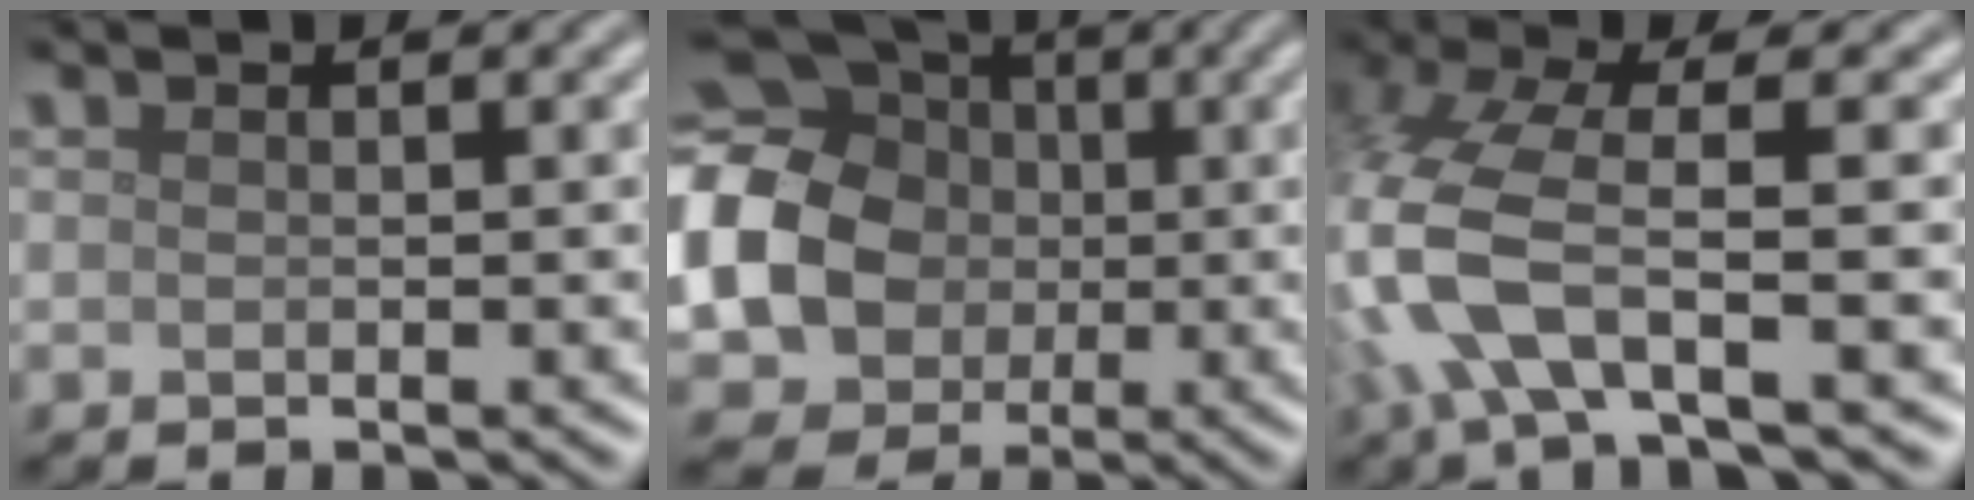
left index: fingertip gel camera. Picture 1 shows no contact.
{"total": 20.1, "force": [0.2, 18.3, 8.5], "torque": [-0.222, 0.011, -0.050]}
{"total": 7.0, "force": [-1.3, 2.5, 6.4], "torque": [-0.156, 0.002, -0.039]}